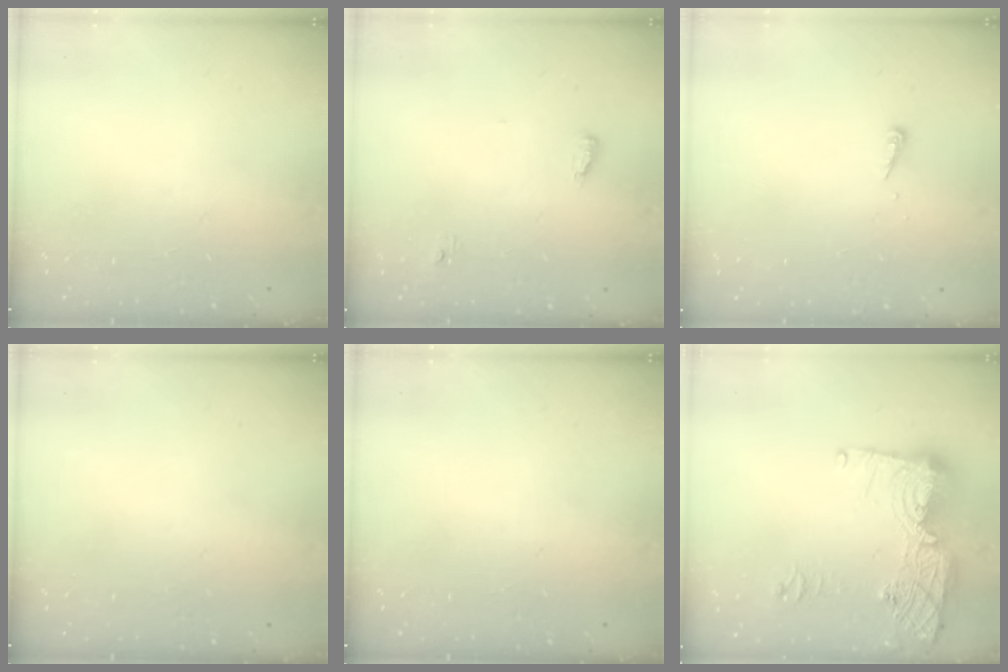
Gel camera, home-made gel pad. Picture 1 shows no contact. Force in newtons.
{"total": 3.7, "press": 3.5, "slide": 1.2}
{"total": 3.9, "press": 3.9, "slide": 0.4}
{"total": 0.0}
{"total": 0.0}
{"total": 15.6, "press": 15.6, "slide": 1.3}